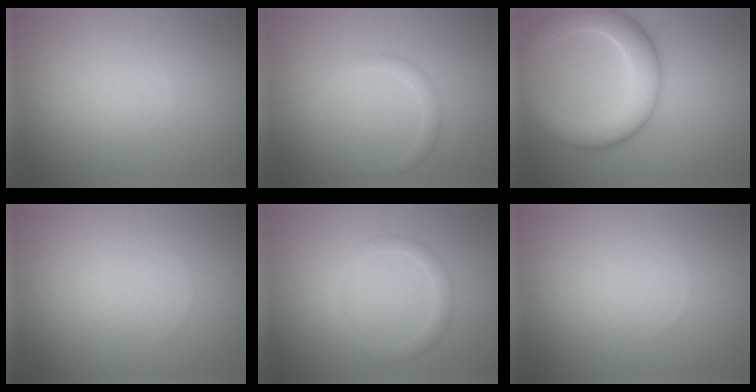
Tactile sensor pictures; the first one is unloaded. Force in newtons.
{"total": 1.2, "press": 1.2, "slide": 0.1}
{"total": 7.7, "press": 7.7, "slide": 0.9}
{"total": 0.0}
{"total": 1.6, "press": 1.6, "slide": 0.1}
{"total": 0.0}